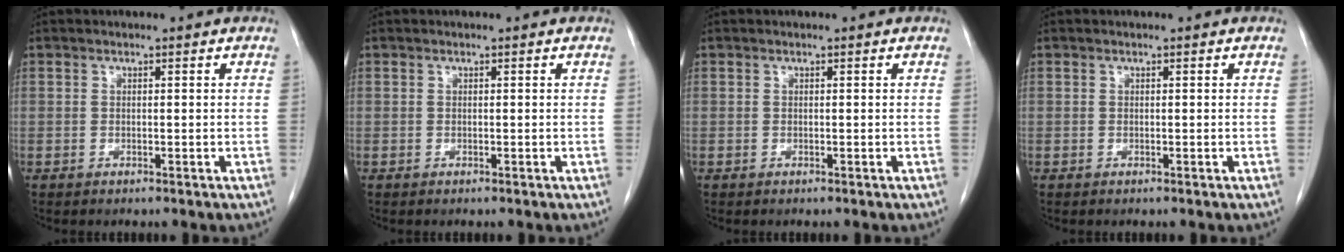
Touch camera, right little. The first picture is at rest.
{"total": 0.0}
{"total": 0.0}
{"total": 0.0}